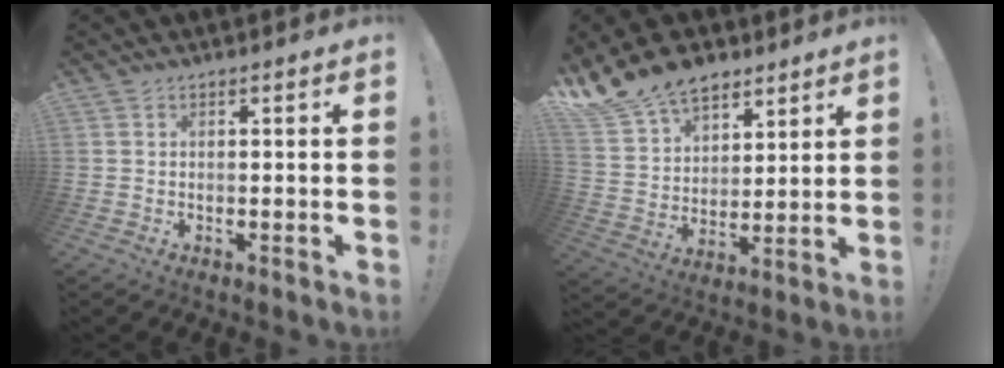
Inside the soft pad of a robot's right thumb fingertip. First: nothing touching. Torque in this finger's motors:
{"motor_torque": [0.43, 0.99, 0.60, 0.55, 0.25]}